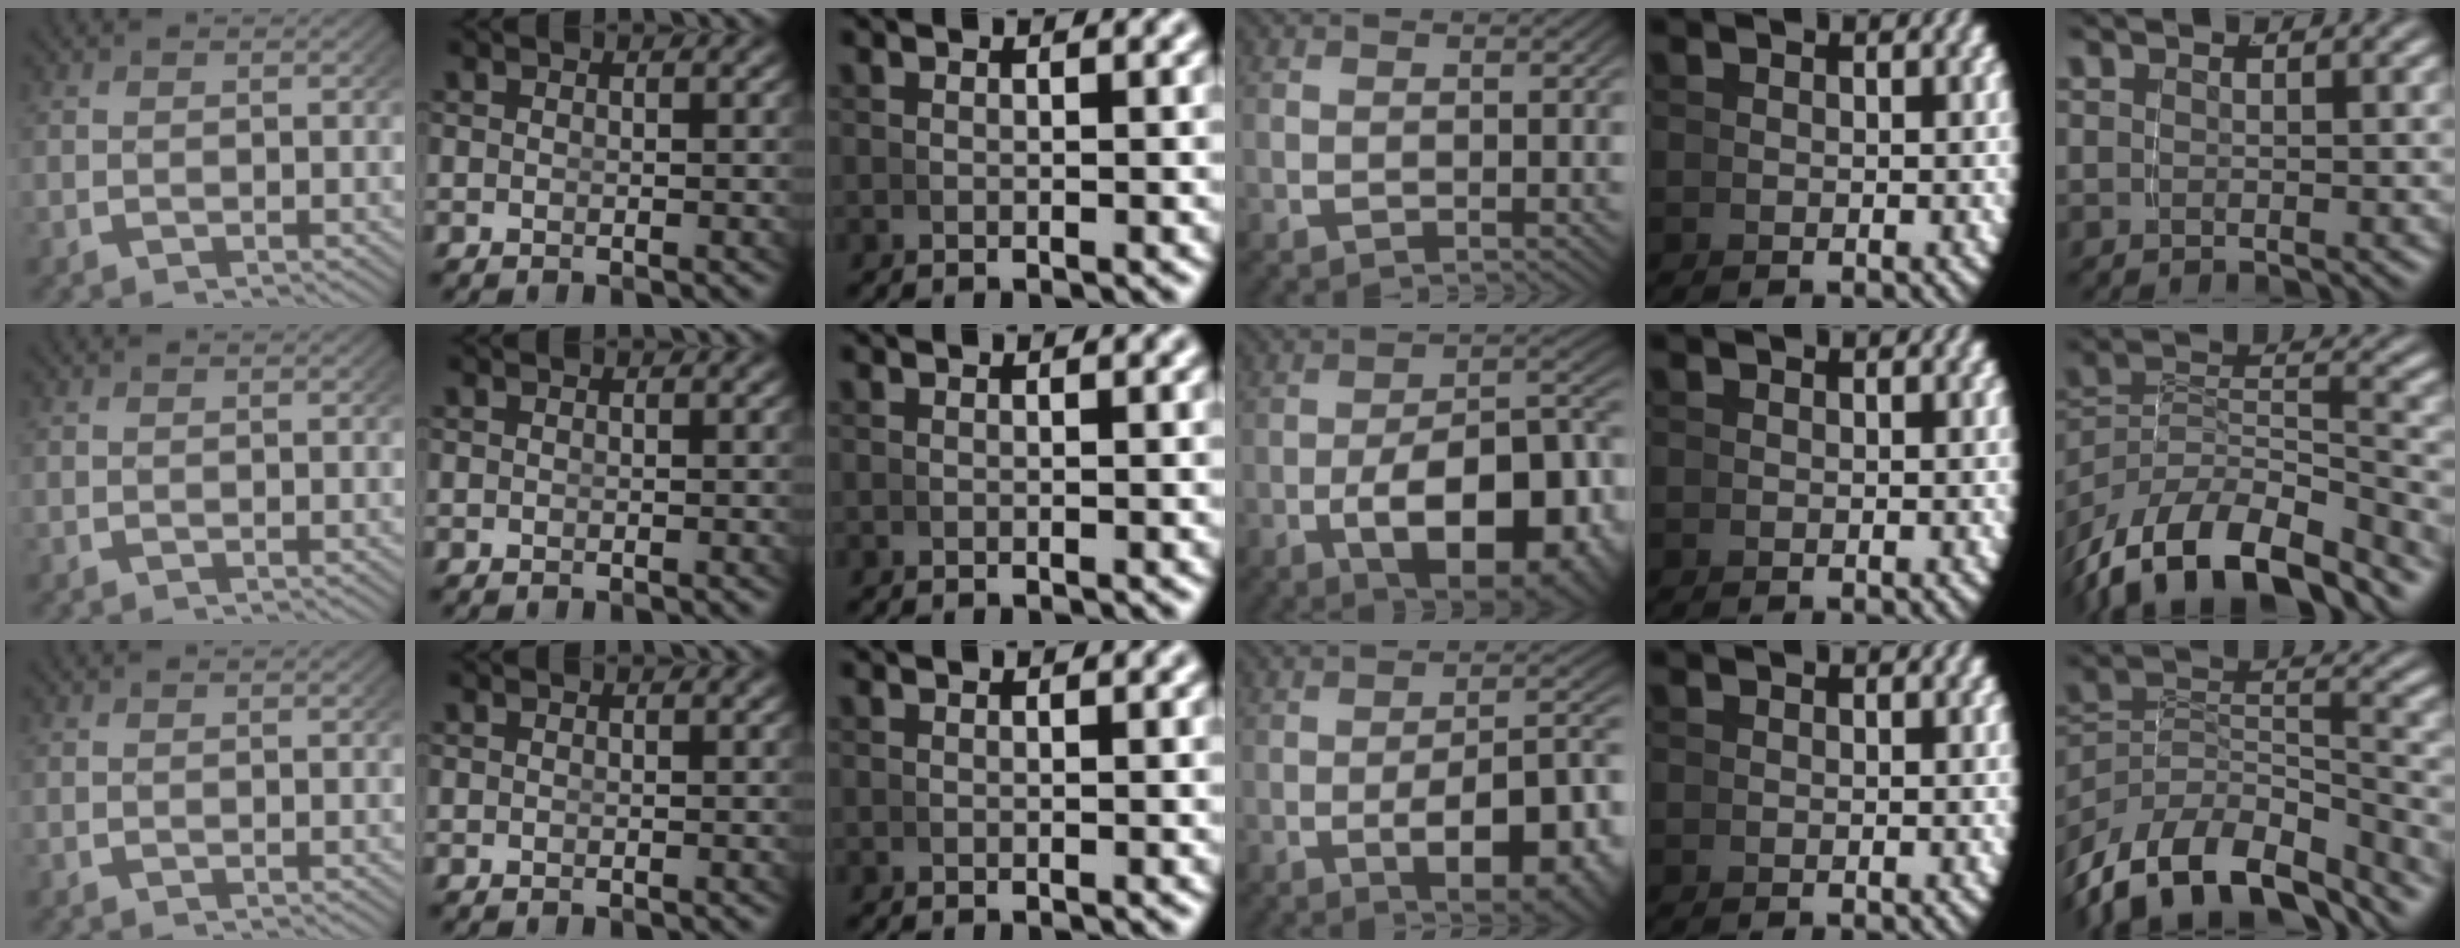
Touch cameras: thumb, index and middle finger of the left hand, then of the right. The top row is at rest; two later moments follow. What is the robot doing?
{"motion": "grasp_and_lifting", "object": "whiteboard"}